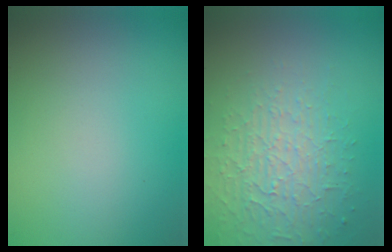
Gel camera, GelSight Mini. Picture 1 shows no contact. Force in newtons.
{"total": 3.7, "press": 3.3, "slide": 1.7}